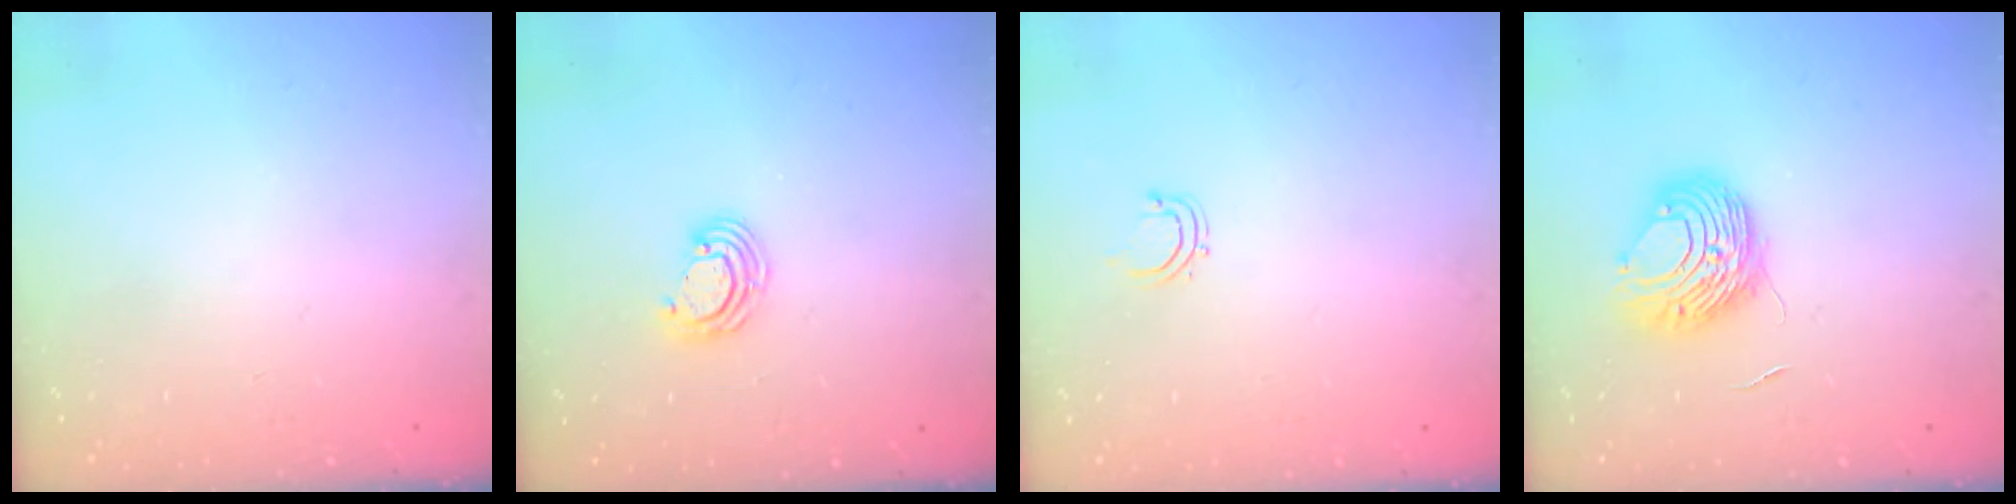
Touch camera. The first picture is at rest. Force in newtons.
{"total": 5.5, "press": 5.5, "slide": 0.2}
{"total": 2.8, "press": 2.8, "slide": 0.5}
{"total": 8.5, "press": 8.5, "slide": 0.2}